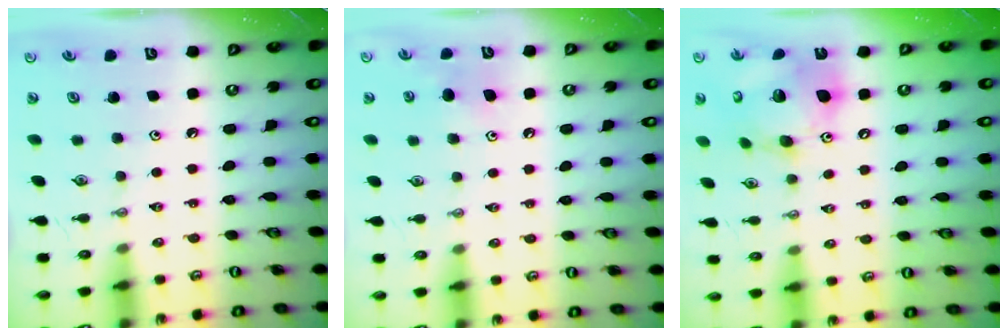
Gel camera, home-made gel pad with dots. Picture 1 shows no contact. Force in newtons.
{"total": 6.7, "press": 6.7, "slide": 0.9}
{"total": 18.1, "press": 17.8, "slide": 3.2}